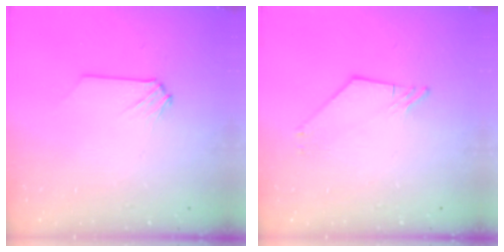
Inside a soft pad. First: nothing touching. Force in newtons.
{"total": 3.1, "press": 3.1, "slide": 0.5}